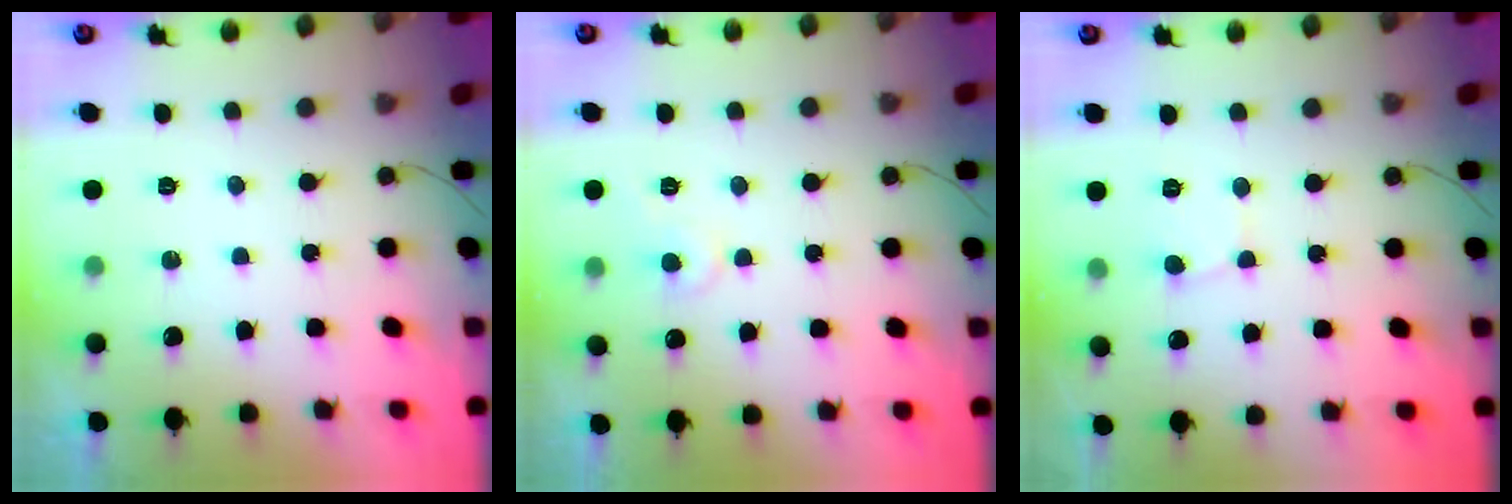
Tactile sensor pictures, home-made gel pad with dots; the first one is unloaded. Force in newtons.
{"total": 5.3, "press": 5.3, "slide": 0.5}
{"total": 3.1, "press": 3.1, "slide": 0.3}